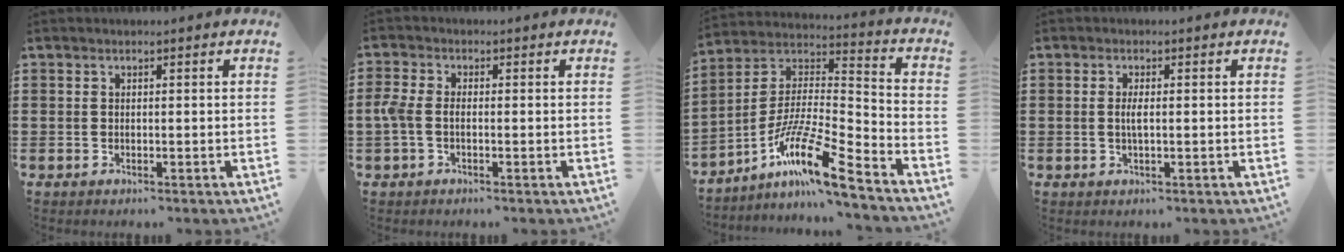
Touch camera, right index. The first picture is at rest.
{"total": 2.7, "force": [-0.8, 1.3, 2.2], "torque": [-0.070, -0.008, -0.024]}
{"total": 13.7, "force": [-9.4, 1.6, 9.8], "torque": [-0.194, -0.002, -0.182]}
{"total": 1.9, "force": [0.0, 0.4, 1.8], "torque": [-0.034, -0.002, -0.001]}